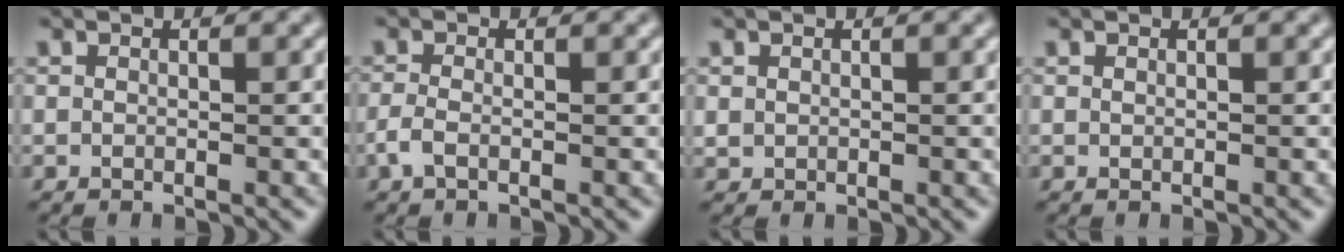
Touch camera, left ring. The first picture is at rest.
{"total": 1.5, "force": [-0.7, 0.5, 1.2], "torque": [-0.033, 0.000, -0.019]}
{"total": 0.5, "force": [0.2, 0.4, 0.1], "torque": [0.000, -0.002, 0.008]}
{"total": 0.0}